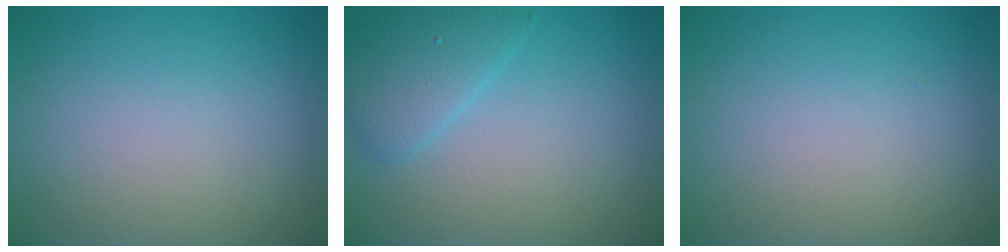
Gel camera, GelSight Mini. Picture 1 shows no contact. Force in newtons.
{"total": 2.7, "press": 2.7, "slide": 0.2}
{"total": 0.0}